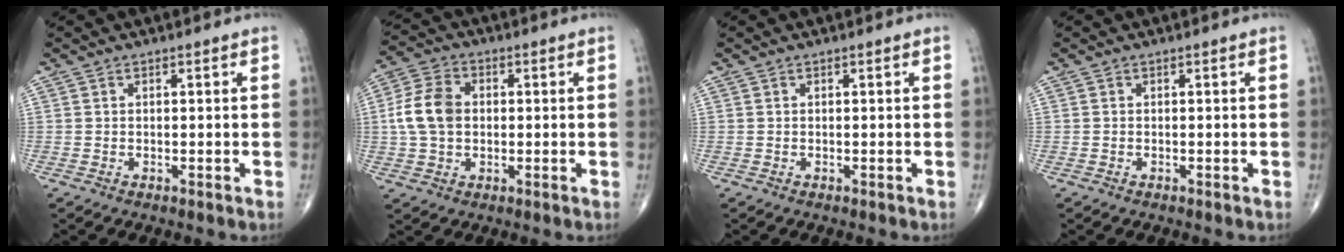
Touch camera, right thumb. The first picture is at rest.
{"total": 9.0, "force": [0.4, 6.5, 6.2], "torque": [-0.116, 0.015, 0.002]}
{"total": 0.0}
{"total": 0.0}